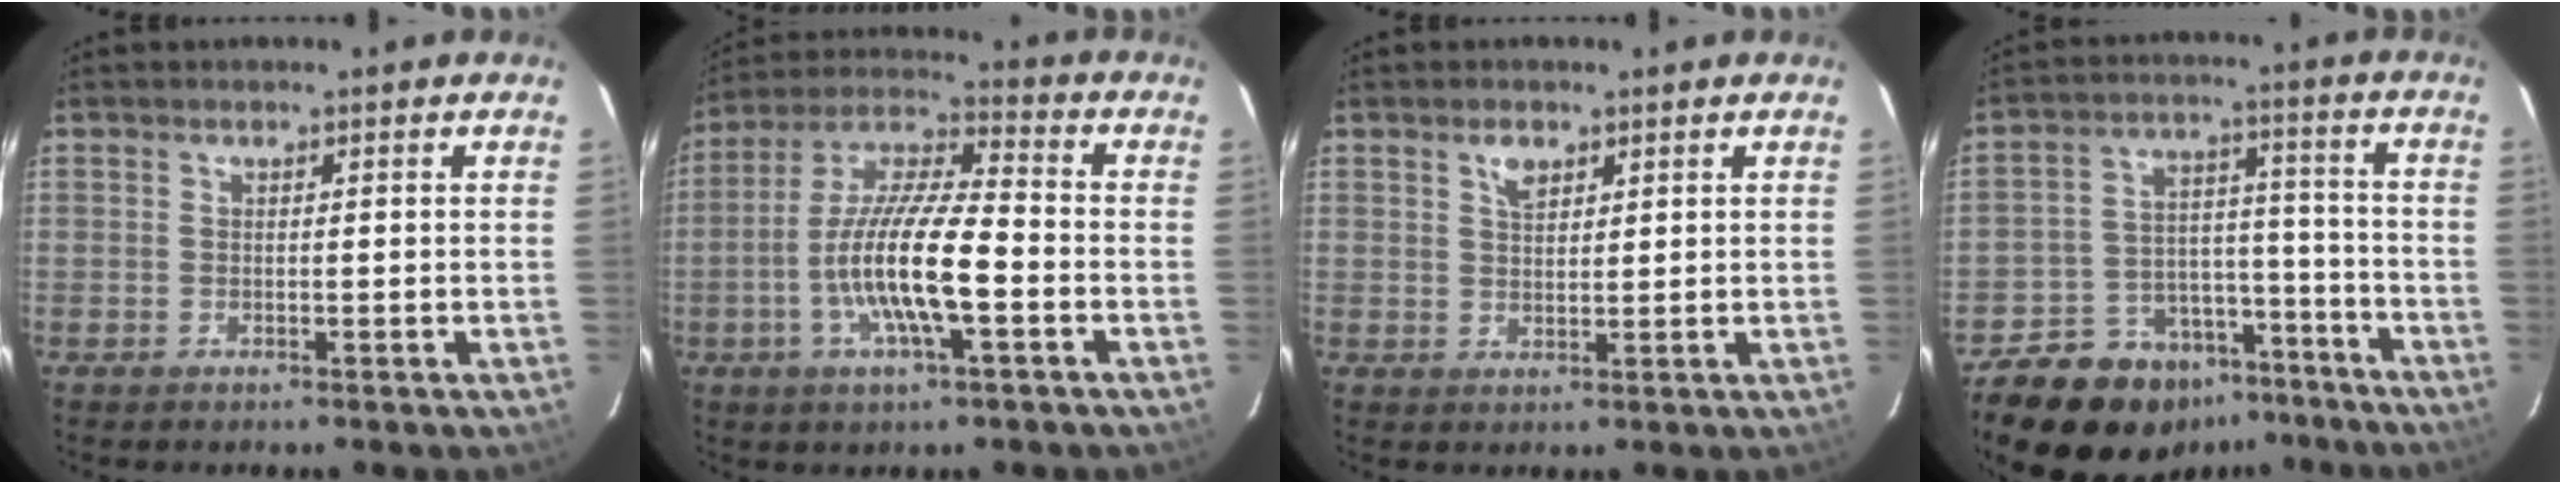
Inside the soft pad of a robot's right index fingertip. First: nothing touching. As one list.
[{"total": 14.7, "force": [-4.3, 3.0, 13.8], "torque": [-0.273, -0.003, -0.086]}, {"total": 2.8, "force": [1.7, 1.5, 1.7], "torque": [-0.029, 0.006, 0.031]}, {"total": 17.5, "force": [-12.7, 10.3, 6.3], "torque": [-0.143, 0.047, -0.177]}]